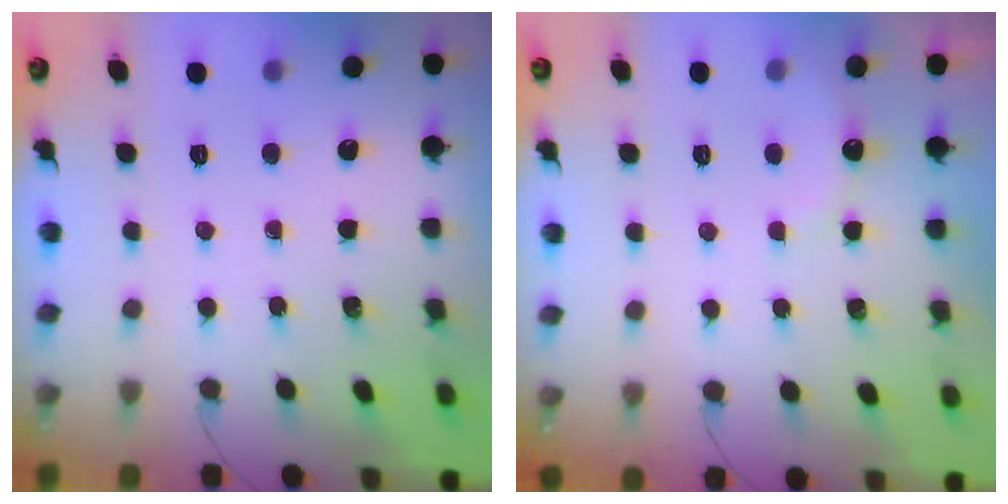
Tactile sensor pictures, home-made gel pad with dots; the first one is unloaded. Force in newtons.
{"total": 6.8, "press": 6.7, "slide": 1.1}